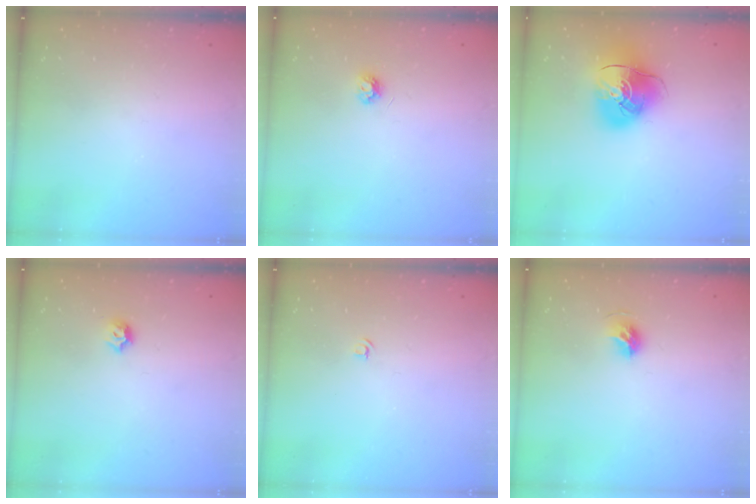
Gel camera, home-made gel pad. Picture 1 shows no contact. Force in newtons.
{"total": 3.8, "press": 3.8, "slide": 0.5}
{"total": 12.3, "press": 12.2, "slide": 1.9}
{"total": 4.0, "press": 3.9, "slide": 0.8}
{"total": 3.2, "press": 3.2, "slide": 0.4}
{"total": 6.7, "press": 6.7, "slide": 0.9}